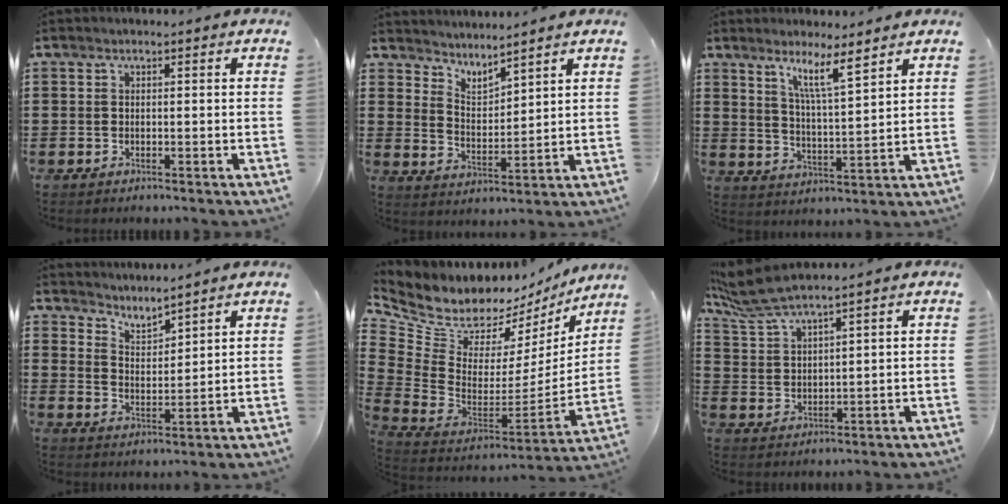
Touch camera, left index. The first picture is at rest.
{"total": 3.4, "force": [3.4, -0.1, -0.3], "torque": [-0.012, -0.022, 0.058]}
{"total": 7.1, "force": [5.2, 0.6, 4.8], "torque": [-0.093, -0.021, 0.086]}
{"total": 3.2, "force": [3.2, -0.2, -0.1], "torque": [-0.013, -0.018, 0.054]}
{"total": 9.1, "force": [8.0, 3.5, 2.6], "torque": [-0.109, -0.079, 0.142]}
{"total": 6.3, "force": [5.4, 0.8, 3.1], "torque": [-0.086, -0.019, 0.095]}